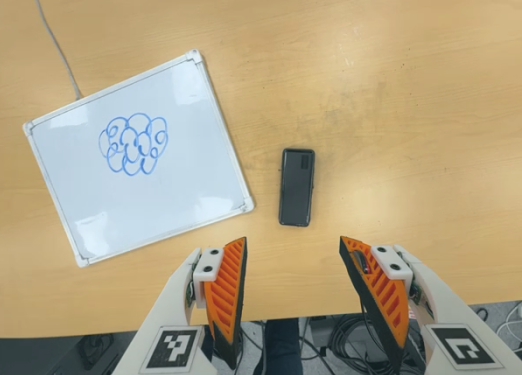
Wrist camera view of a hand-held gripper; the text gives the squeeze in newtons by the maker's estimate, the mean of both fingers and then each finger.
{"total": 0.0}